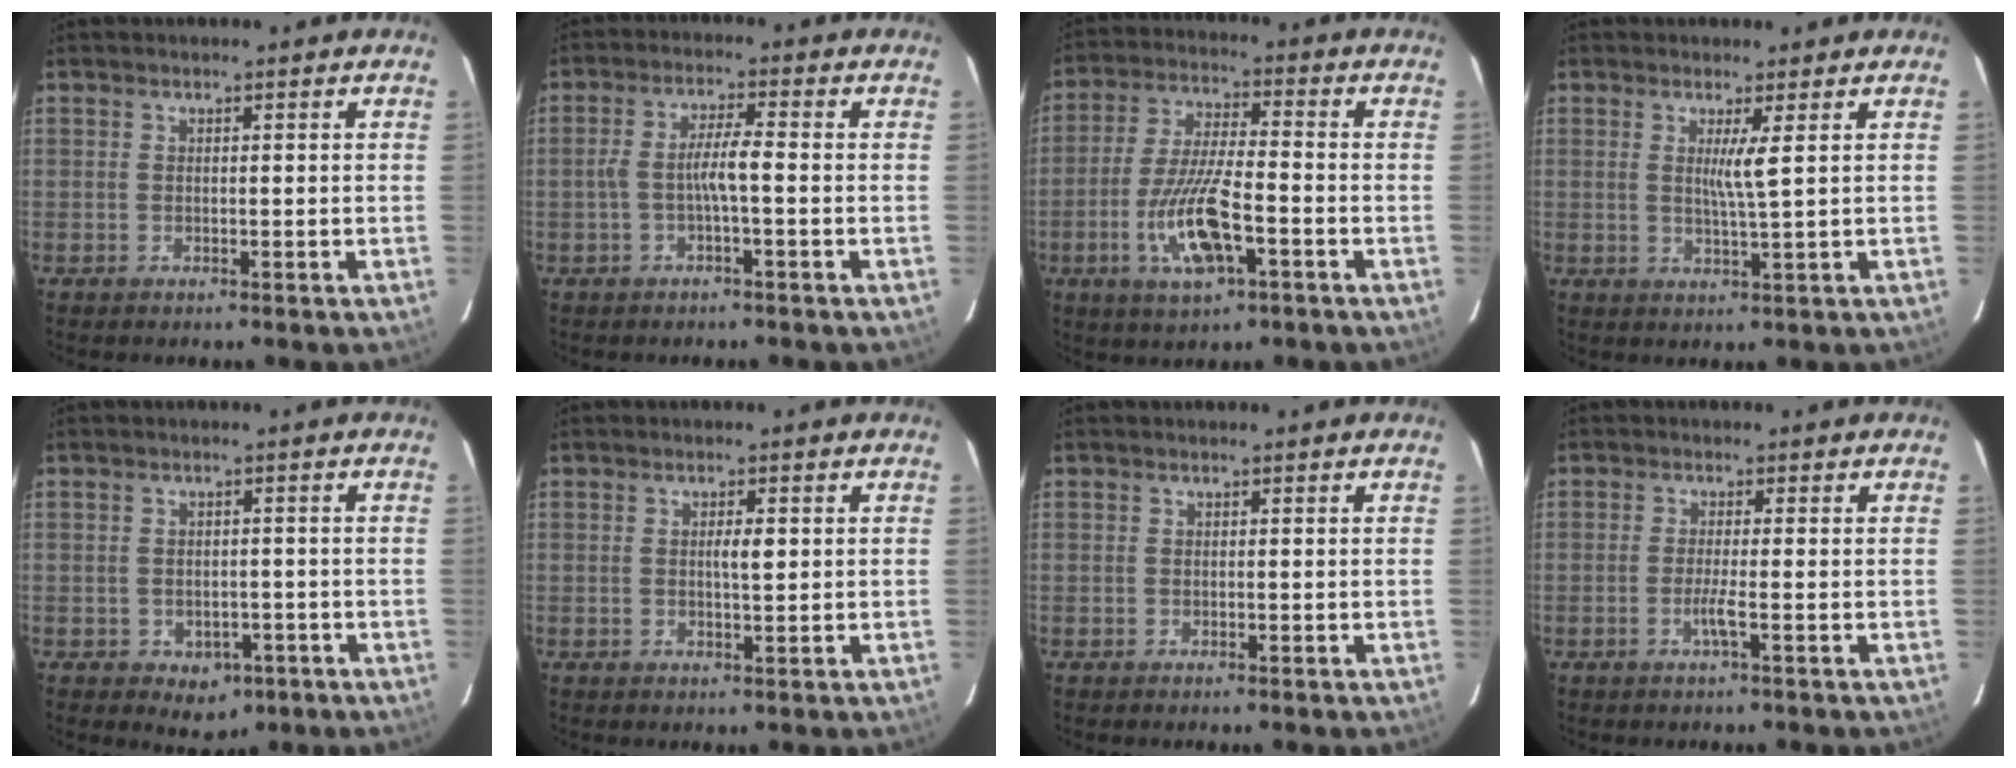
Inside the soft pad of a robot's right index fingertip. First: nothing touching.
{"total": 4.5, "force": [-0.9, 0.4, 4.4], "torque": [-0.086, 0.012, -0.014]}
{"total": 11.3, "force": [-4.1, 2.5, 10.2], "torque": [-0.205, -0.008, -0.073]}
{"total": 3.2, "force": [0.9, -0.7, 3.0], "torque": [-0.058, -0.010, 0.016]}
{"total": 3.9, "force": [-1.9, 2.9, 1.9], "torque": [-0.019, 0.004, -0.012]}
{"total": 2.2, "force": [0.3, 0.4, 2.1], "torque": [-0.038, 0.001, 0.005]}
{"total": 0.0}
{"total": 2.2, "force": [-0.8, -0.3, 2.0], "torque": [-0.042, -0.003, -0.018]}